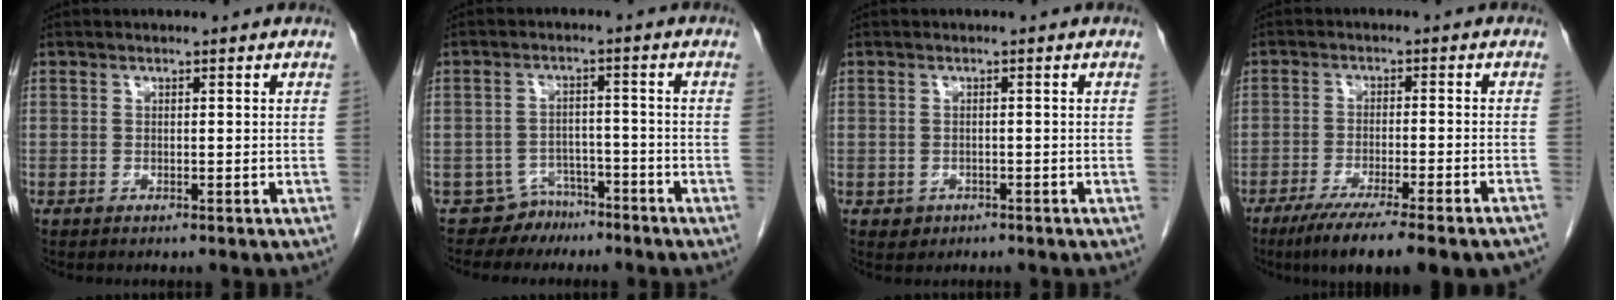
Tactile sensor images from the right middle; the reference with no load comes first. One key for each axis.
{"total": 4.7, "fx": -3.8, "fy": 2.7, "fz": -0.6, "tx": 0.010, "ty": 0.007, "tz": -0.062}
{"total": 1.4, "fx": -0.8, "fy": 1.2, "fz": 0.2, "tx": -0.006, "ty": 0.002, "tz": -0.007}
{"total": 15.7, "fx": -12.6, "fy": 0.9, "fz": 9.4, "tx": -0.104, "ty": -0.036, "tz": -0.184}